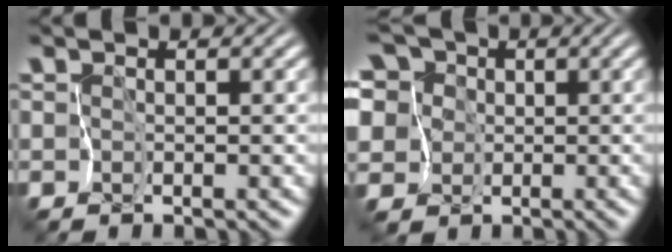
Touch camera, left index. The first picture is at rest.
{"total": 12.4, "force": [3.6, 10.0, 6.4], "torque": [-0.167, 0.046, 0.026]}